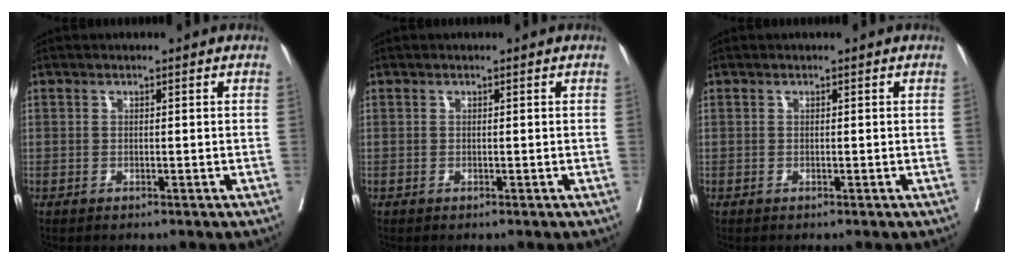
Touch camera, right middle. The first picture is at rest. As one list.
[{"total": 0.0}, {"total": 0.0}]